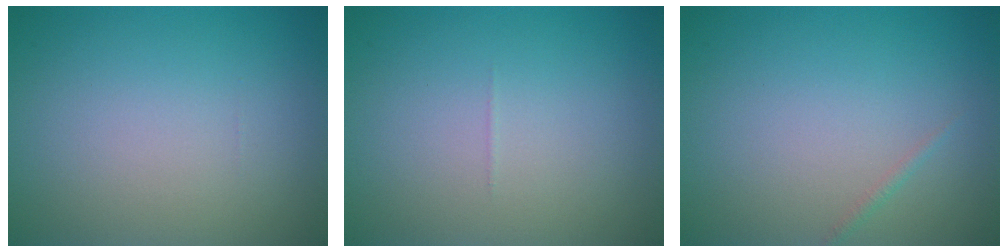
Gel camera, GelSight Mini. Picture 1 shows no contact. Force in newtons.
{"total": 0.0}
{"total": 0.6, "press": 0.6, "slide": 0.0}